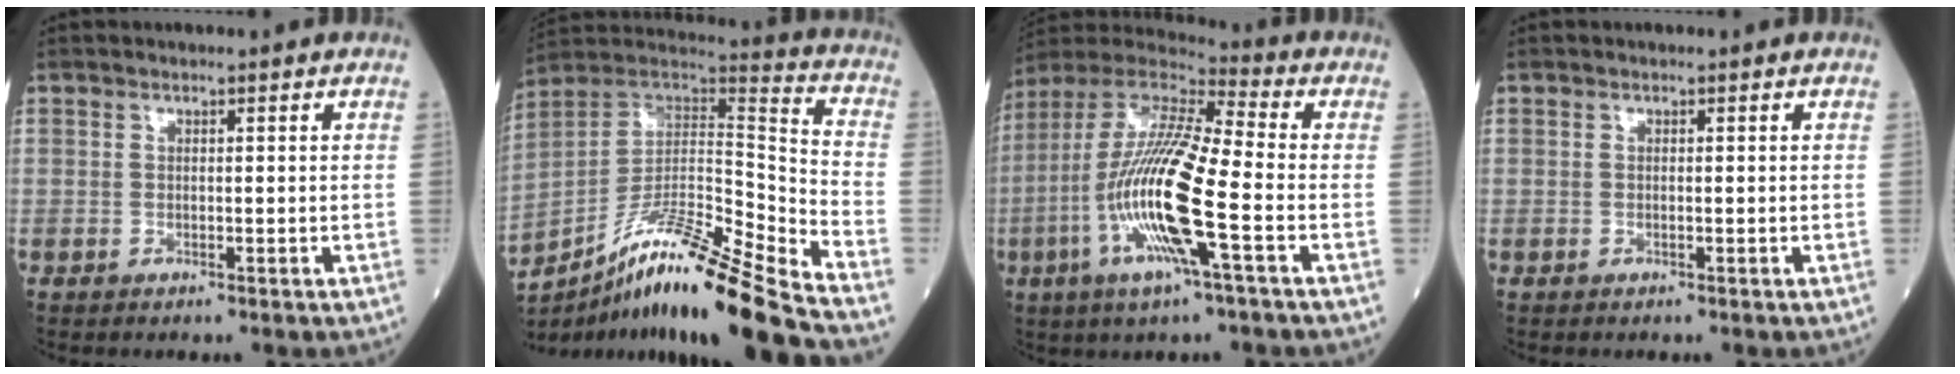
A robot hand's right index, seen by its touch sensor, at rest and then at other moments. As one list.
[{"total": 23.3, "force": [-17.3, -0.3, 15.6], "torque": [-0.250, -0.007, -0.312]}, {"total": 18.0, "force": [-4.8, 1.5, 17.3], "torque": [-0.362, -0.014, -0.100]}, {"total": 0.0}]